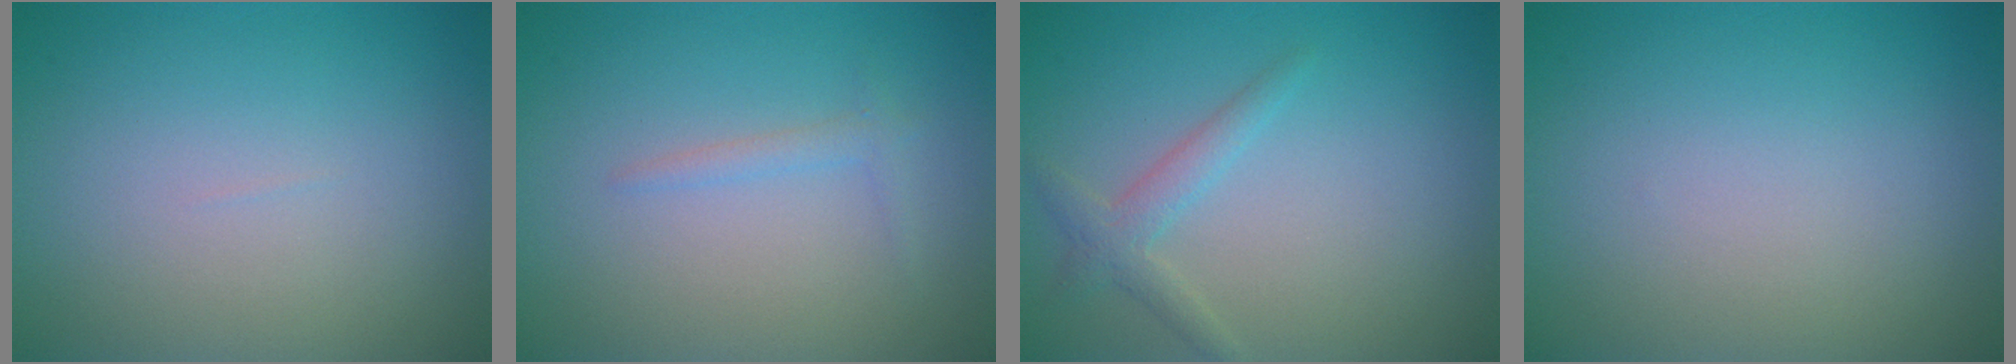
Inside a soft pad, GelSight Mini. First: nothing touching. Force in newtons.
{"total": 1.0, "press": 1.0, "slide": 0.1}
{"total": 1.9, "press": 1.9, "slide": 0.1}
{"total": 0.0}